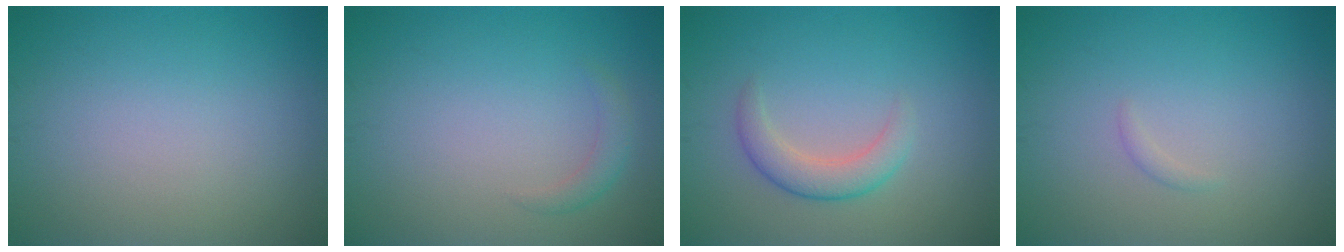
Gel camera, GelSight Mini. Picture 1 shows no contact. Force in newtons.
{"total": 1.3, "press": 1.3, "slide": 0.1}
{"total": 2.8, "press": 2.8, "slide": 0.2}
{"total": 0.5, "press": 0.5, "slide": 0.0}